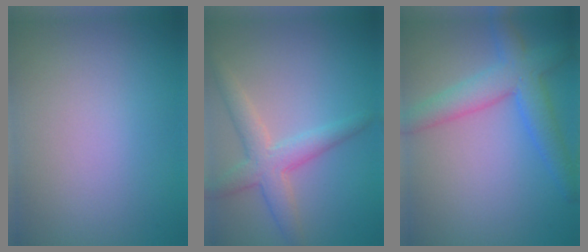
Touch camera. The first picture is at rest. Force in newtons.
{"total": 3.9, "press": 3.8, "slide": 0.3}
{"total": 4.7, "press": 4.6, "slide": 0.4}